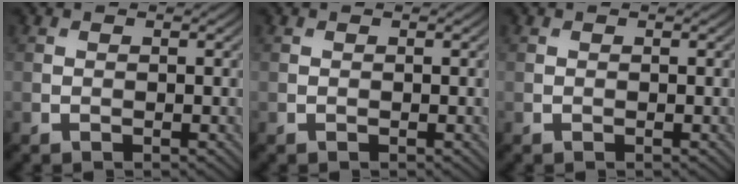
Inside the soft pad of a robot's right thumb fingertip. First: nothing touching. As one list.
[{"total": 0.0}, {"total": 0.0}]